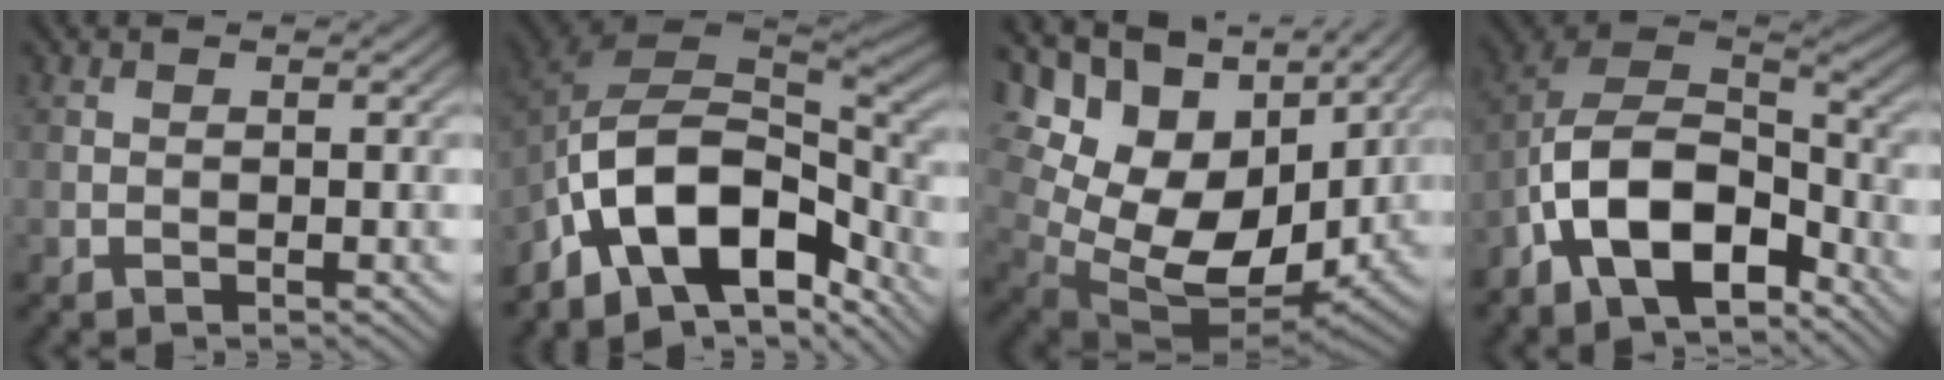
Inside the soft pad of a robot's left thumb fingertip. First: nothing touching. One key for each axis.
{"total": 16.1, "fx": -7.9, "fy": 8.6, "fz": 11.0, "tx": -0.239, "ty": -0.021, "tz": -0.141}
{"total": 20.2, "fx": 3.2, "fy": 13.7, "fz": 14.4, "tx": -0.273, "ty": -0.023, "tz": 0.102}
{"total": 13.9, "fx": -7.4, "fy": 7.2, "fz": 9.3, "tx": -0.188, "ty": -0.014, "tz": -0.155}